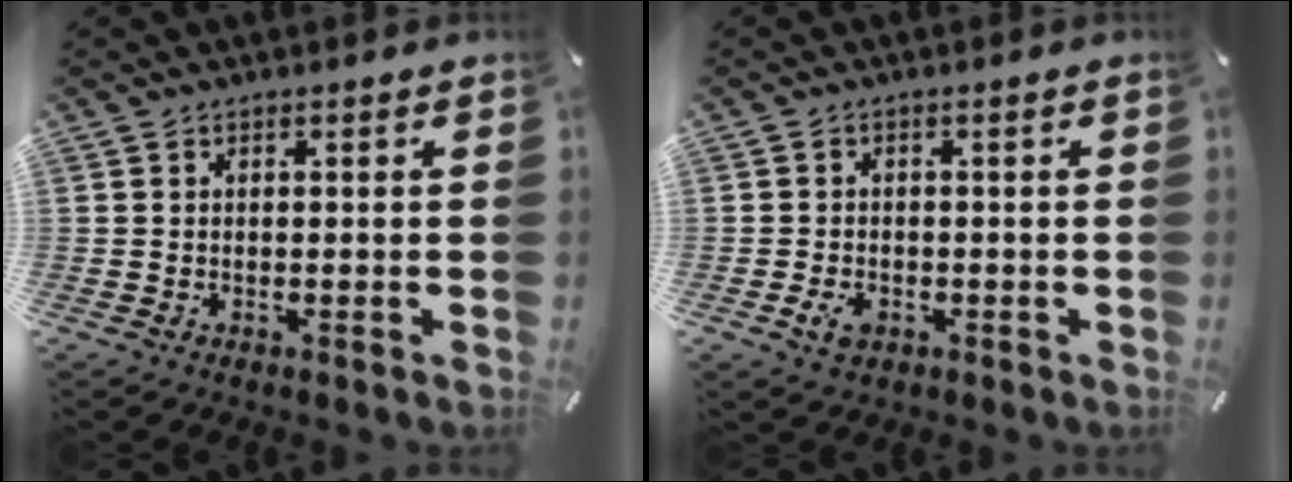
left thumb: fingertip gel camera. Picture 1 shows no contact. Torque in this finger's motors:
{"motor_torque": [0.00, 0.05, -0.02, 0.05, 0.03]}